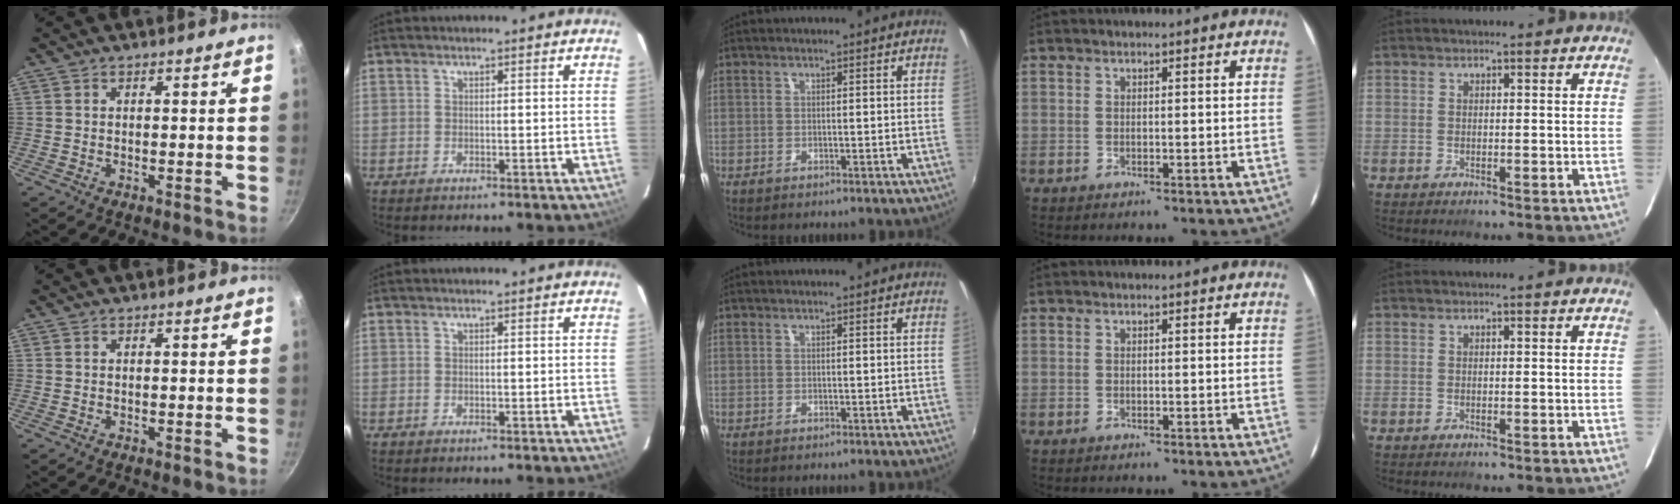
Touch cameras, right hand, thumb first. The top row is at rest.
{}